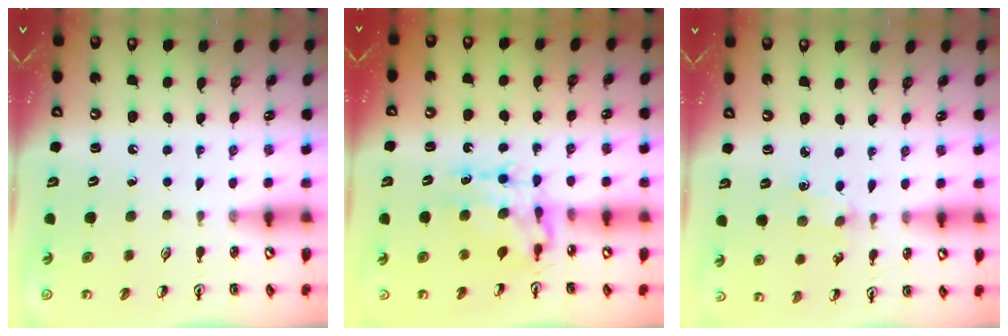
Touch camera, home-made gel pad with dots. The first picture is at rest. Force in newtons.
{"total": 7.3, "press": 7.3, "slide": 0.9}
{"total": 1.5, "press": 1.4, "slide": 0.2}